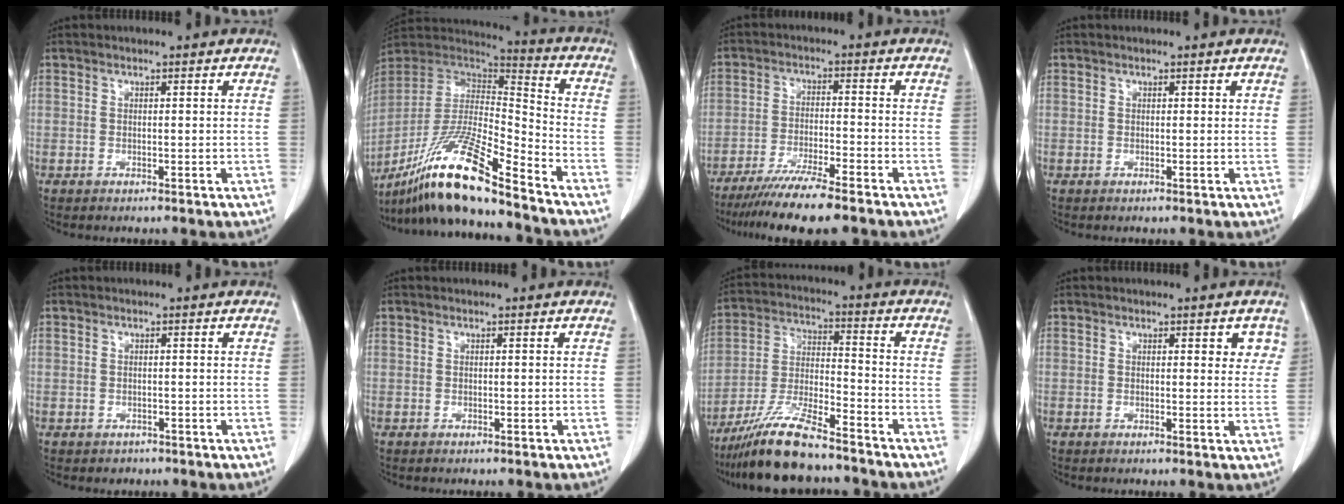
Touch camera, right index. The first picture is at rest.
{"total": 19.1, "force": [-14.8, 0.9, 12.0], "torque": [-0.253, -0.016, -0.279]}
{"total": 10.3, "force": [-8.4, 0.0, 6.0], "torque": [-0.093, -0.029, -0.140]}
{"total": 0.0}
{"total": 1.4, "force": [-0.8, 1.2, -0.1], "torque": [-0.006, 0.003, -0.012]}
{"total": 0.0}
{"total": 12.5, "force": [-10.2, 1.6, 7.0], "torque": [-0.140, -0.019, -0.190]}
{"total": 3.0, "force": [1.4, 1.5, 2.1], "torque": [-0.011, 0.000, 0.011]}